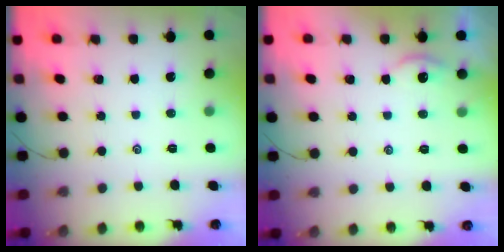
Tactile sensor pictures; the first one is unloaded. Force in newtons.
{"total": 2.2, "press": 2.2, "slide": 0.3}